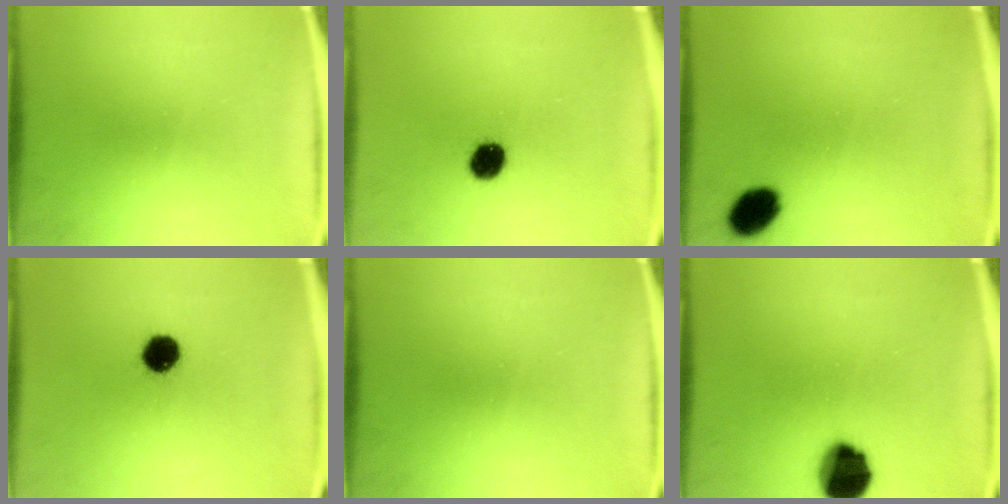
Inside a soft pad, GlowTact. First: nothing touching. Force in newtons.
{"total": 5.9}
{"total": 6.4}
{"total": 7.1}
{"total": 0.0}
{"total": 12.1}